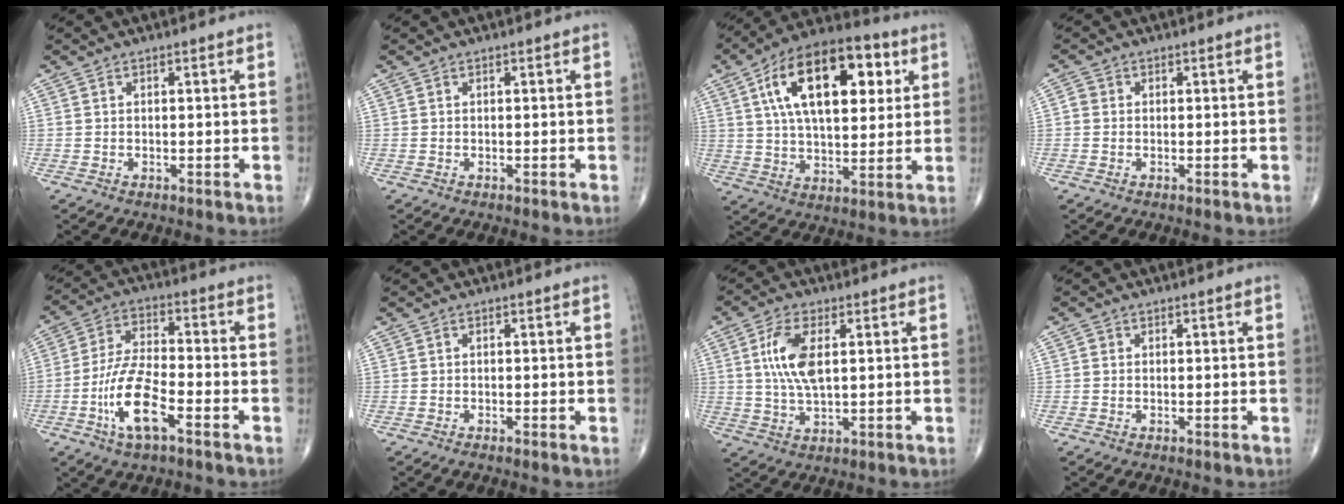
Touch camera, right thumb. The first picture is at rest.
{"total": 0.0}
{"total": 22.1, "force": [7.2, 11.1, 17.7], "torque": [-0.263, 0.001, 0.110]}
{"total": 1.5, "force": [-0.1, 1.4, 0.7], "torque": [-0.007, 0.003, -0.007]}
{"total": 11.7, "force": [-4.8, 4.1, 9.9], "torque": [-0.201, 0.027, -0.091]}
{"total": 0.6, "force": [-0.4, 0.1, 0.5], "torque": [-0.013, -0.002, -0.009]}
{"total": 8.7, "force": [1.9, 3.8, 7.6], "torque": [-0.158, -0.004, 0.037]}
{"total": 0.6, "force": [0.0, 0.6, 0.2], "torque": [-0.001, 0.001, -0.003]}